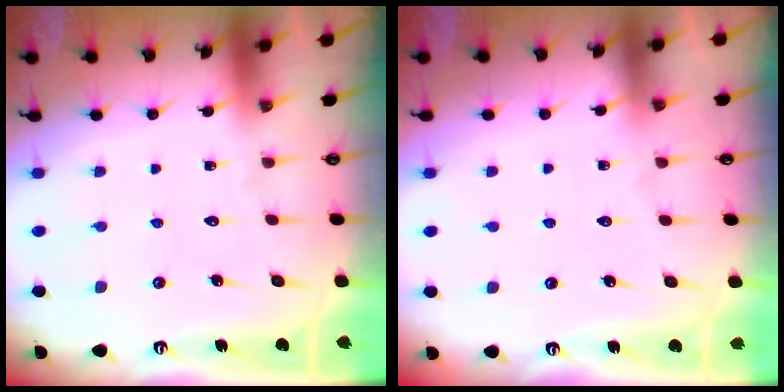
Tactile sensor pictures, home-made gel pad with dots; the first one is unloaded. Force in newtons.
{"total": 5.1, "press": 5.1, "slide": 0.4}